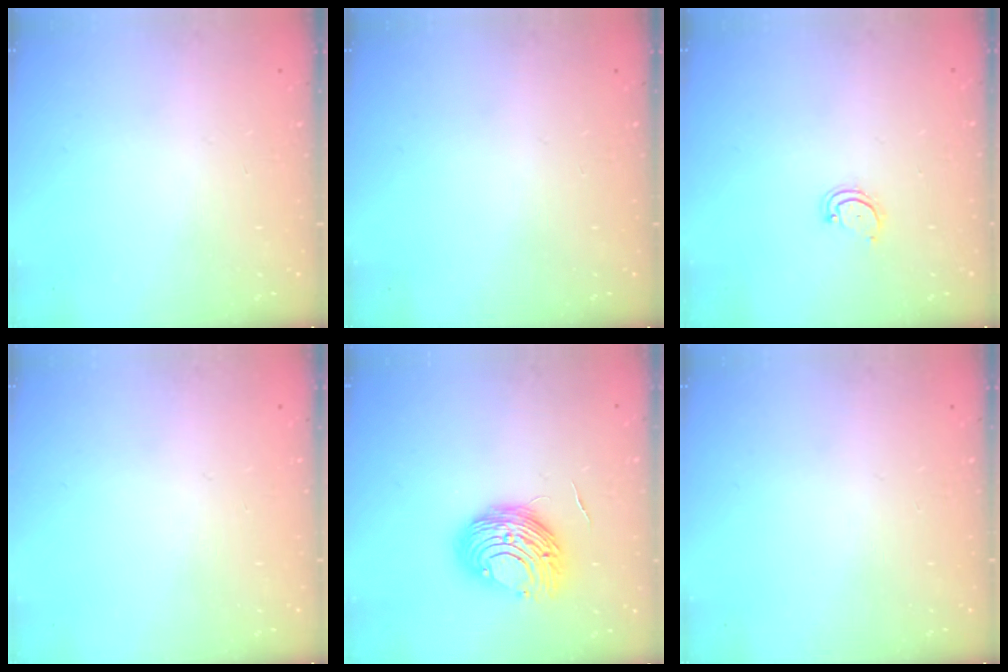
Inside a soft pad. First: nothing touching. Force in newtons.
{"total": 0.0}
{"total": 3.6, "press": 3.5, "slide": 0.4}
{"total": 0.0}
{"total": 11.3, "press": 11.2, "slide": 1.2}
{"total": 0.0}